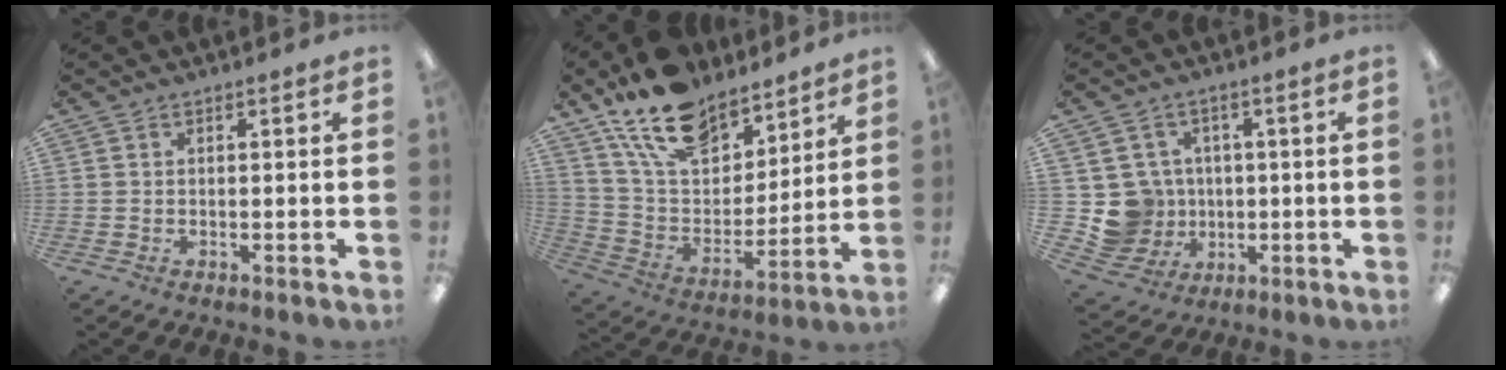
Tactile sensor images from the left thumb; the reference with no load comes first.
{"total": 18.5, "force": [13.6, 9.7, 7.9], "torque": [-0.159, -0.076, 0.250]}
{"total": 8.4, "force": [0.2, 8.3, 1.0], "torque": [-0.053, 0.001, 0.018]}